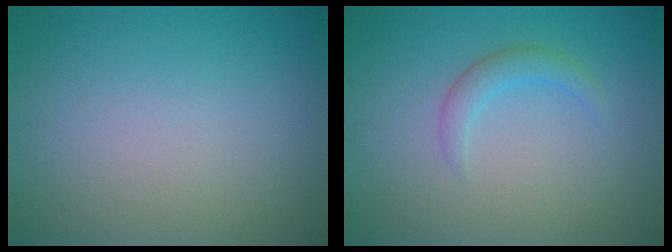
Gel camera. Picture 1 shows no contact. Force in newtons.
{"total": 1.8, "press": 1.8, "slide": 0.1}